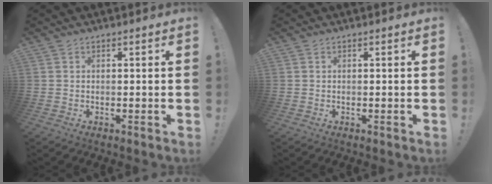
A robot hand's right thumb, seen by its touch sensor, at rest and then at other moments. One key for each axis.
{"total": 0.0}